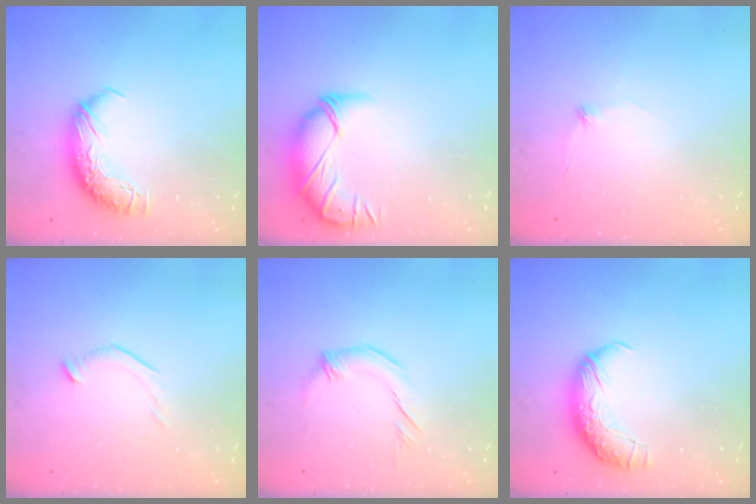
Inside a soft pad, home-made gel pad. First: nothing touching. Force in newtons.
{"total": 4.1, "press": 3.4, "slide": 2.1}
{"total": 9.2, "press": 9.2, "slide": 0.3}
{"total": 5.6, "press": 5.5, "slide": 1.2}
{"total": 1.5, "press": 1.2, "slide": 0.8}
{"total": 2.4, "press": 1.0, "slide": 2.2}